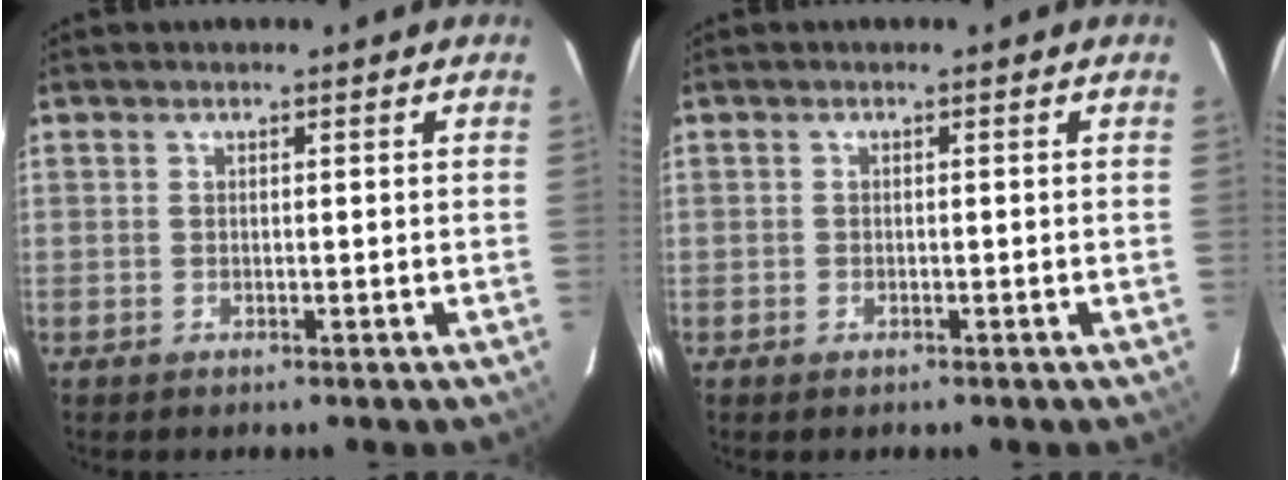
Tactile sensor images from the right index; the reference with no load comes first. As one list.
[{"total": 0.5, "force": [-0.4, -0.1, -0.4], "torque": [0.007, -0.005, -0.005]}]